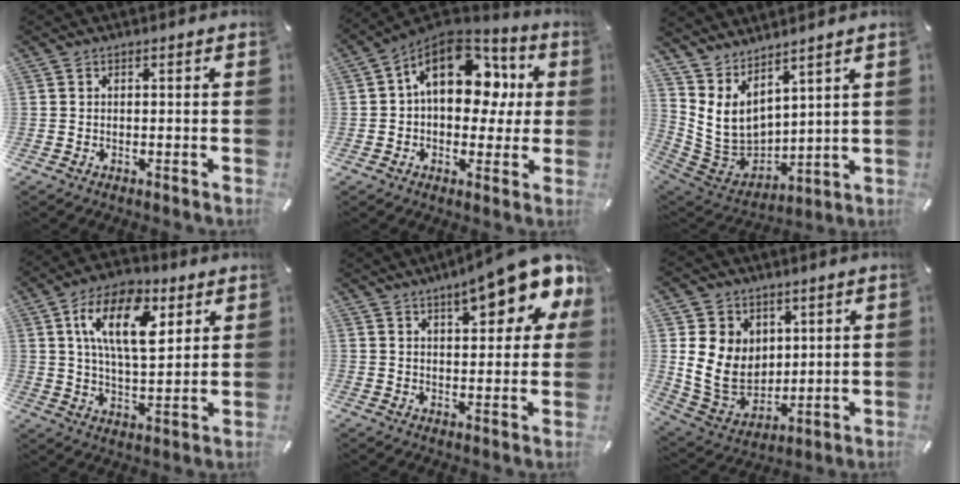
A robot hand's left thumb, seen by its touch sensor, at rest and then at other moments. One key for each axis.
{"total": 18.0, "fx": 5.2, "fy": 11.6, "fz": 12.7, "tx": -0.198, "ty": -0.019, "tz": 0.088}
{"total": 8.8, "fx": 5.6, "fy": 6.2, "fz": 2.9, "tx": -0.077, "ty": -0.053, "tz": 0.118}
{"total": 15.9, "fx": 7.0, "fy": 8.2, "fz": 11.7, "tx": -0.204, "ty": -0.006, "tz": 0.122}
{"total": 14.6, "fx": 9.4, "fy": 4.8, "fz": 10.0, "tx": -0.140, "ty": -0.048, "tz": 0.155}
{"total": 12.0, "fx": 2.3, "fy": 10.6, "fz": 5.0, "tx": -0.115, "ty": -0.020, "tz": 0.049}